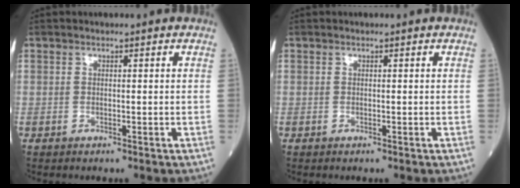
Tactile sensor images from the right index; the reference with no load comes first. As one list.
[{"total": 0.0}]